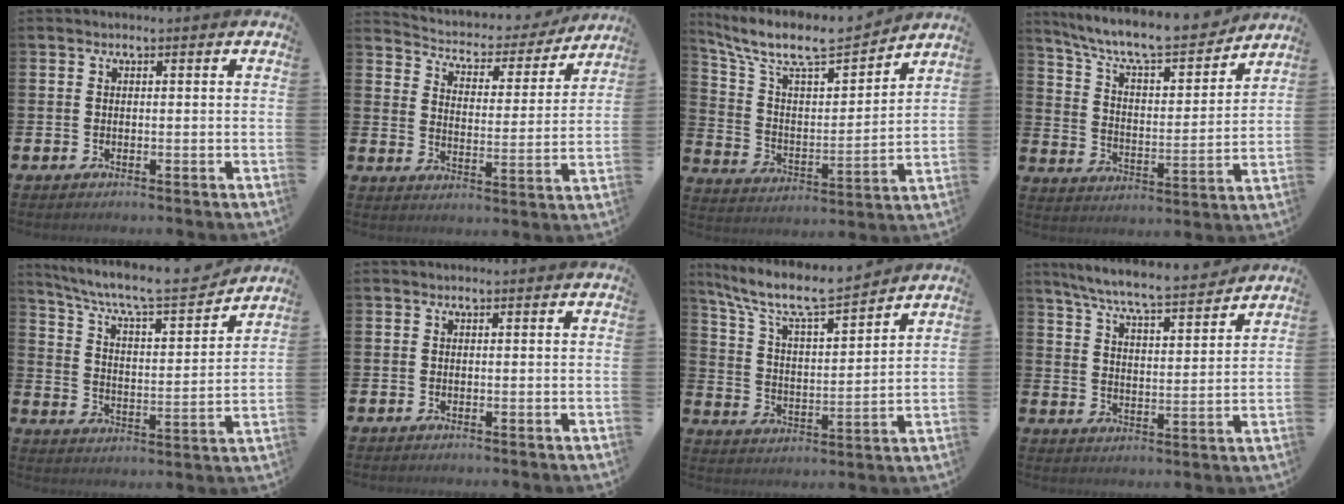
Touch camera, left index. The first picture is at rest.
{"total": 3.8, "force": [3.4, 1.5, 0.4], "torque": [-0.041, -0.035, 0.051]}
{"total": 9.5, "force": [8.3, 2.4, 3.9], "torque": [-0.122, -0.054, 0.143]}
{"total": 4.9, "force": [4.5, 0.4, 2.0], "torque": [-0.051, -0.011, 0.081]}
{"total": 8.2, "force": [7.3, 1.3, 3.5], "torque": [-0.099, -0.054, 0.120]}
{"total": 0.0}
{"total": 8.6, "force": [7.7, 1.3, 3.6], "torque": [-0.109, -0.049, 0.133]}
{"total": 6.8, "force": [6.4, 0.0, 2.4], "torque": [-0.078, -0.046, 0.111]}